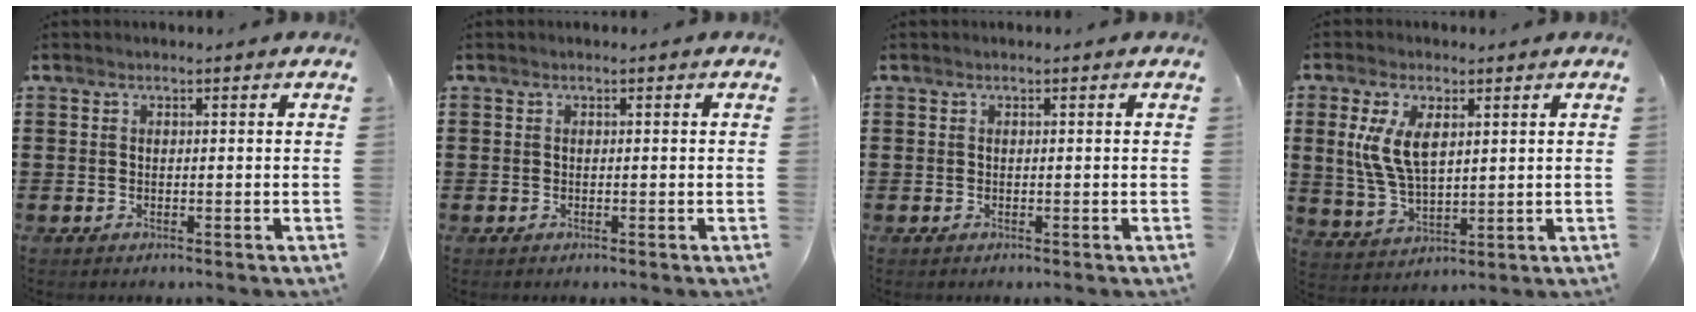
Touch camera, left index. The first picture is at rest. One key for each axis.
{"total": 0.0}
{"total": 0.0}
{"total": 7.5, "fx": 2.2, "fy": 3.7, "fz": 6.2, "tx": -0.141, "ty": 0.004, "tz": 0.035}